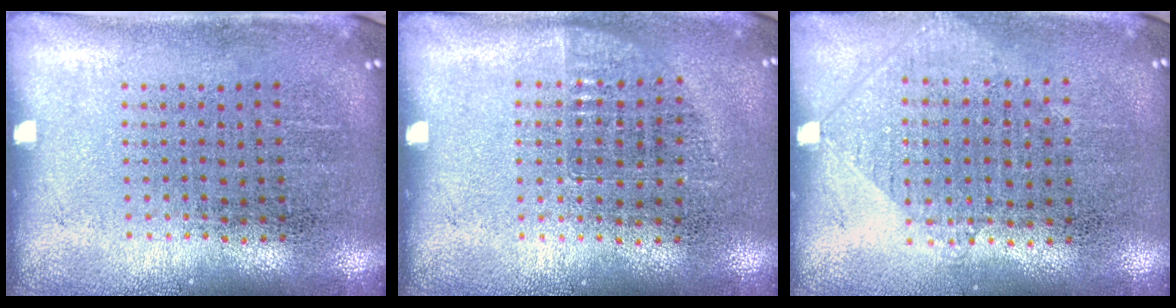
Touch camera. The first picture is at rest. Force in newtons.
{"total": 0.7, "press": 0.6, "slide": 0.3}
{"total": 1.0, "press": 0.9, "slide": 0.4}